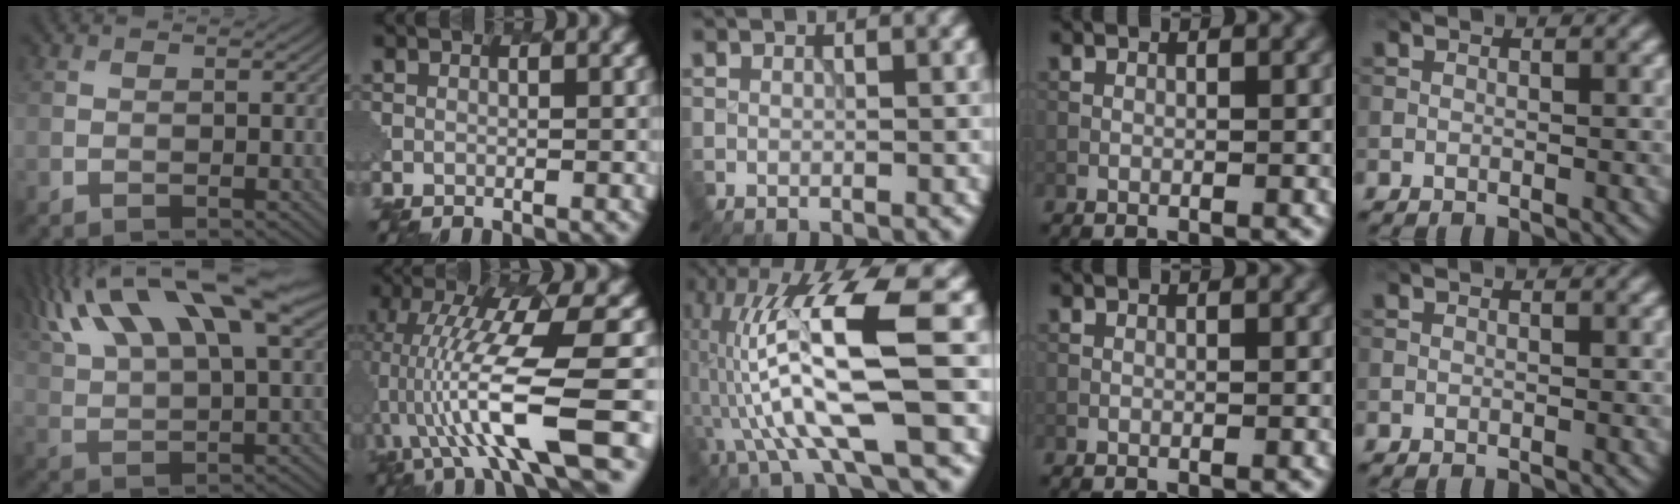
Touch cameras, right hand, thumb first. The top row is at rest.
{"thumb": {"total": 19.4, "force": [11.4, 6.9, 14.1], "torque": [-0.274, 0.049, 0.179]}, "index": {"total": 11.5, "force": [-1.9, 2.4, 11.1], "torque": [-0.210, 0.008, -0.026]}, "middle": {"total": 12.2, "force": [-1.8, 2.0, 11.9], "torque": [-0.239, 0.019, -0.027]}}